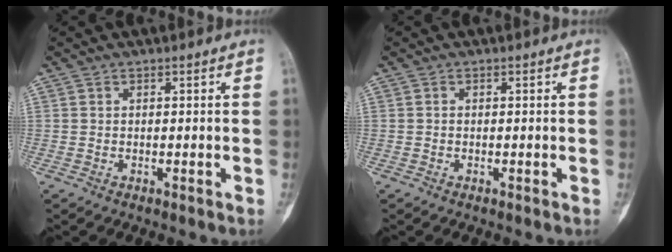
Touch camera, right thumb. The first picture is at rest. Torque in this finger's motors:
{"motor_torque": [-0.16, 0.16, -0.07, 0.06, -0.03]}